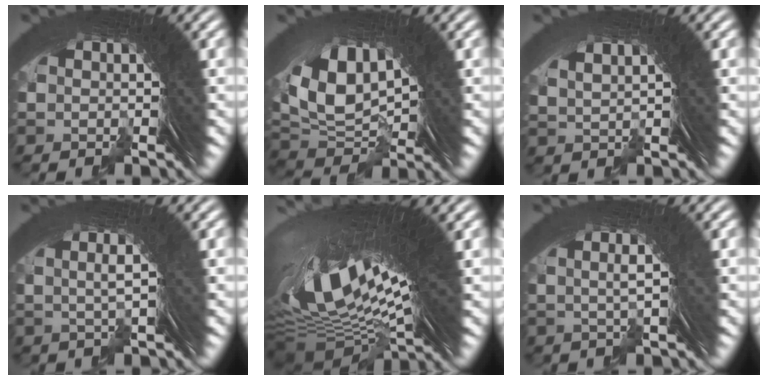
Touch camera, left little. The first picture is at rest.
{"total": 7.8, "force": [1.1, 5.0, 5.9], "torque": [-0.133, -0.015, 0.033]}
{"total": 1.8, "force": [1.3, -0.7, 1.0], "torque": [-0.013, 0.006, 0.034]}
{"total": 4.3, "force": [2.0, 0.3, 3.7], "torque": [-0.040, 0.018, 0.025]}
{"total": 19.8, "force": [3.3, 9.0, 17.3], "torque": [-0.309, -0.015, 0.068]}
{"total": 4.1, "force": [1.9, 0.1, 3.6], "torque": [-0.036, 0.019, 0.023]}